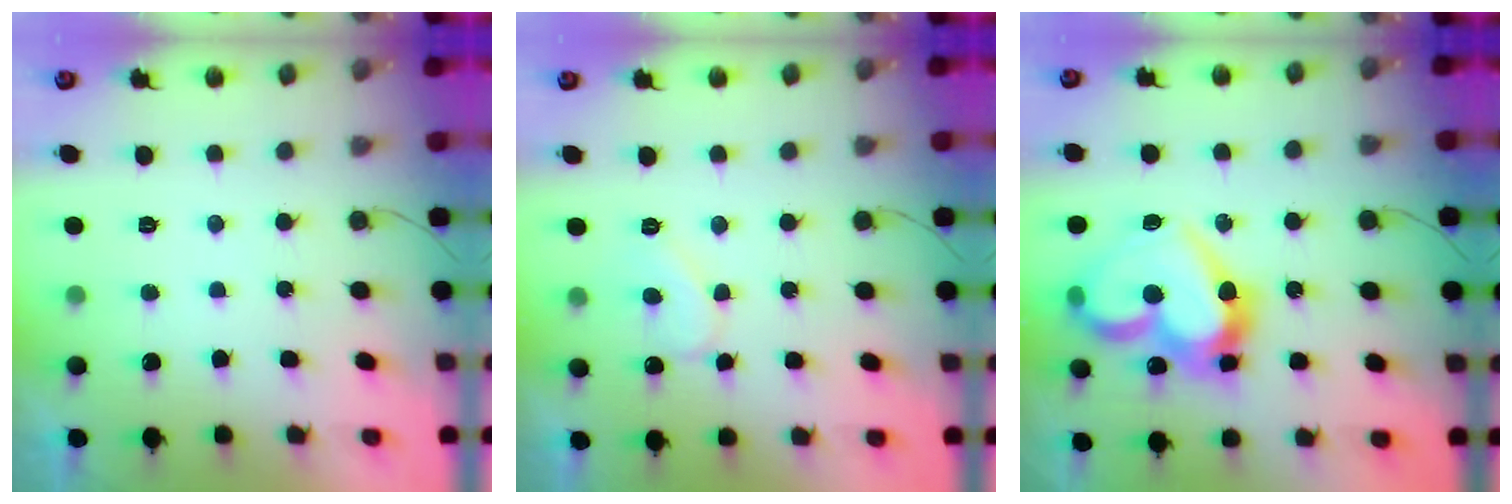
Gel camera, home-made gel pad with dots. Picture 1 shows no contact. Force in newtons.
{"total": 8.0, "press": 8.0, "slide": 0.4}
{"total": 21.2, "press": 21.1, "slide": 2.6}